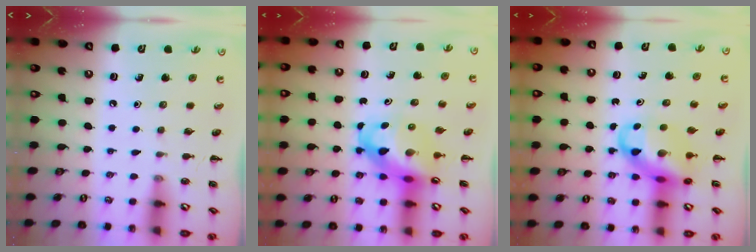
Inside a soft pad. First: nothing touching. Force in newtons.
{"total": 10.1, "press": 9.7, "slide": 2.8}
{"total": 10.7, "press": 10.3, "slide": 2.7}